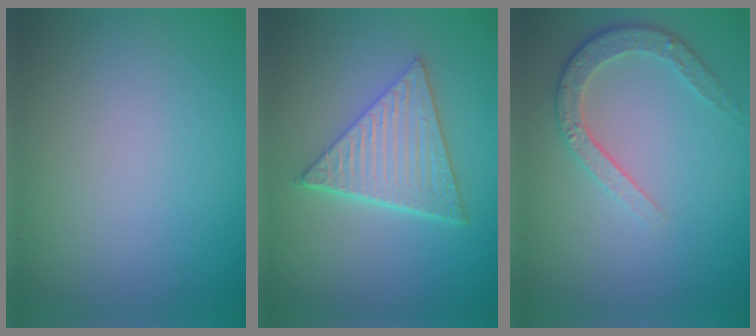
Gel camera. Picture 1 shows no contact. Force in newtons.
{"total": 6.1, "press": 4.6, "slide": 4.0}
{"total": 3.5, "press": 2.8, "slide": 2.0}